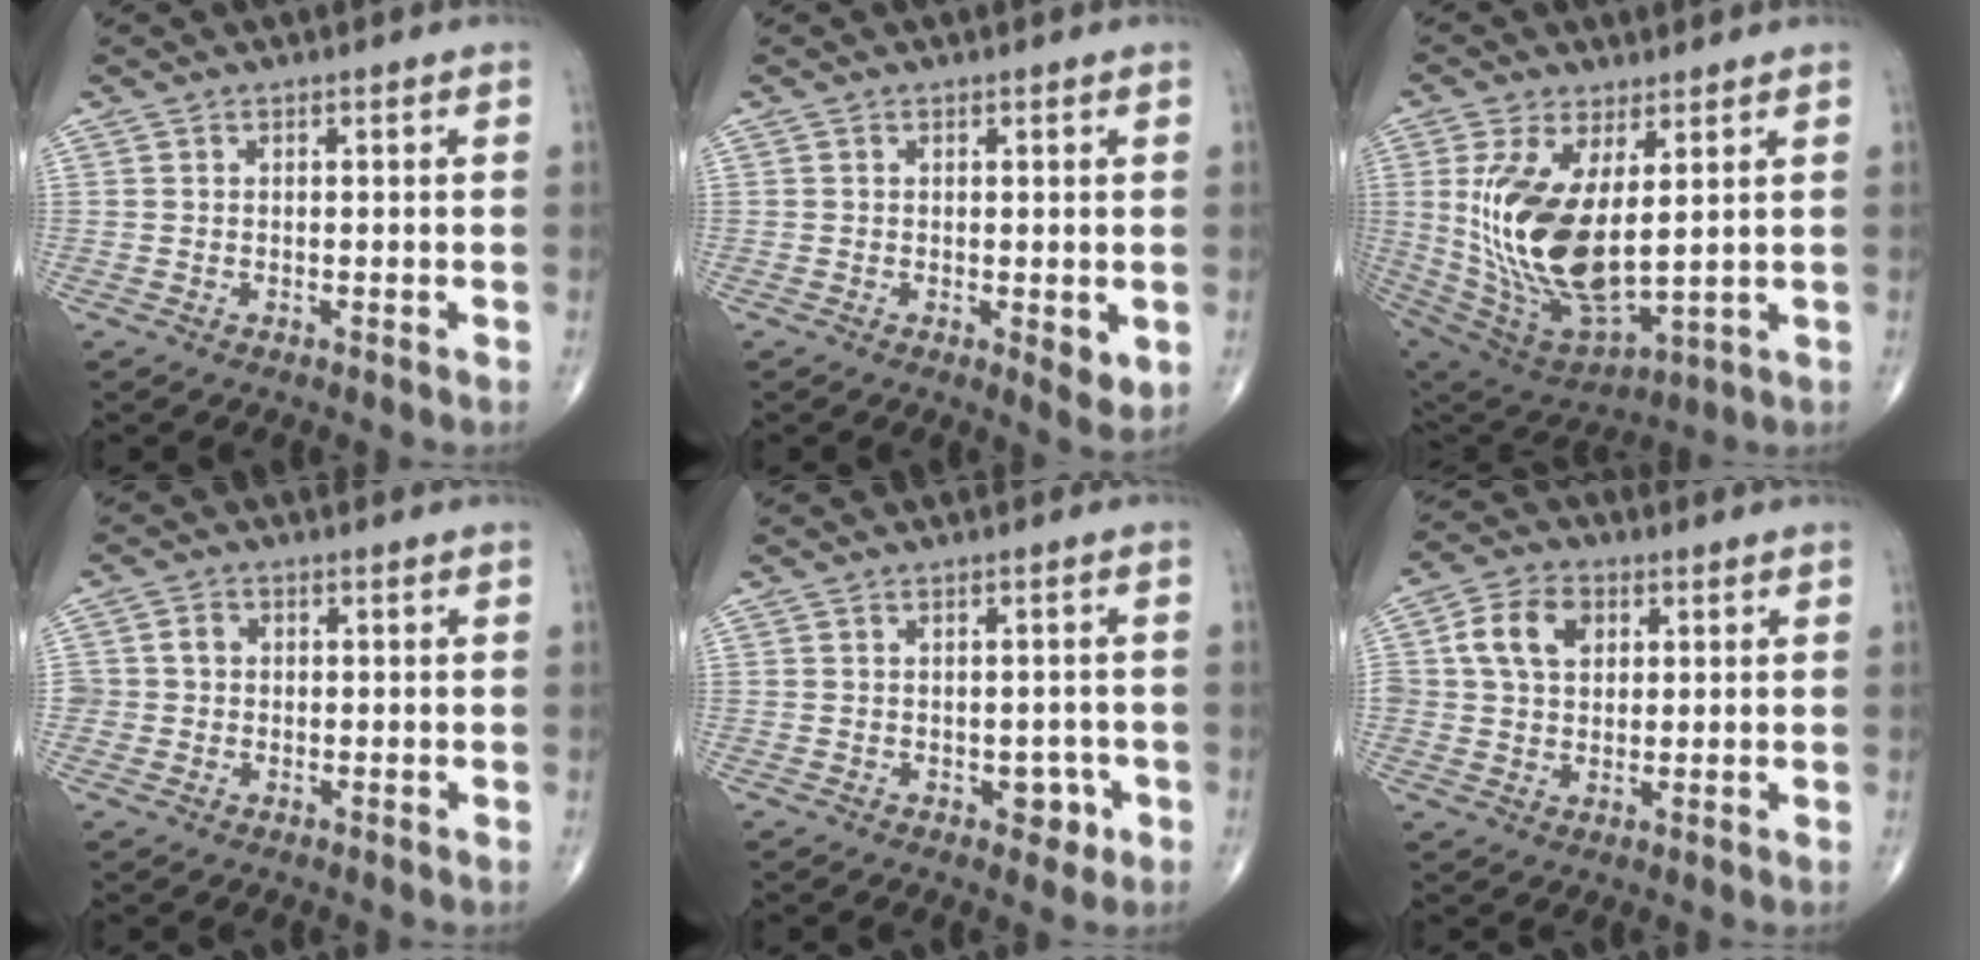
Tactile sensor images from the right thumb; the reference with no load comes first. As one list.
[{"total": 3.2, "force": [-0.3, 1.2, 2.9], "torque": [-0.036, -0.010, -0.003]}, {"total": 18.8, "force": [2.7, 8.8, 16.5], "torque": [-0.328, -0.025, 0.075]}, {"total": 2.9, "force": [0.0, 2.8, 0.8], "torque": [0.004, 0.007, -0.002]}, {"total": 3.3, "force": [-1.2, 2.2, 2.0], "torque": [-0.002, 0.006, -0.014]}, {"total": 8.5, "force": [2.2, 6.2, 5.3], "torque": [-0.080, 0.007, 0.035]}]